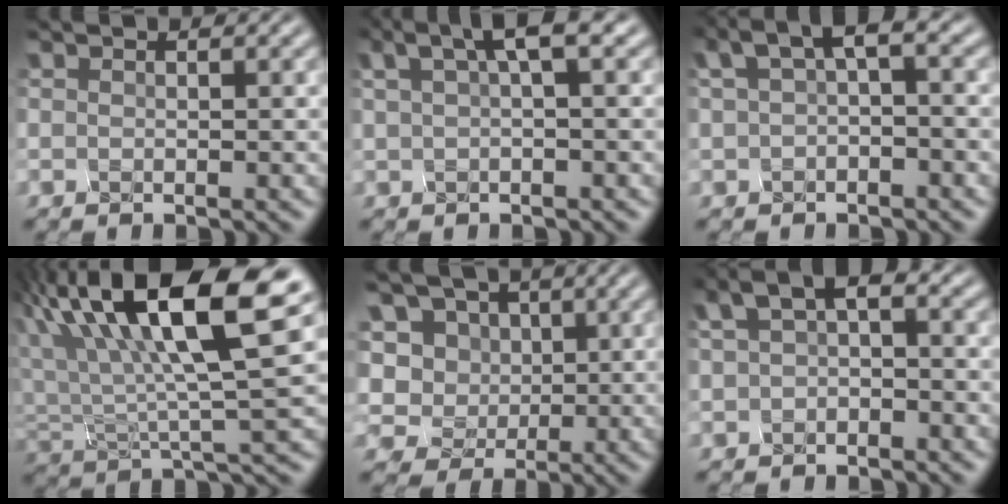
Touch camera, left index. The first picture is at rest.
{"total": 2.8, "force": [1.4, 0.0, 2.5], "torque": [-0.046, 0.009, 0.034]}
{"total": 2.2, "force": [0.5, 0.2, 2.1], "torque": [-0.042, 0.015, 0.015]}
{"total": 14.0, "force": [7.7, 4.1, 10.9], "torque": [-0.214, 0.019, 0.147]}
{"total": 8.4, "force": [4.8, 6.3, 2.8], "torque": [-0.073, 0.010, 0.079]}
{"total": 1.9, "force": [0.2, 0.7, 1.8], "torque": [-0.039, 0.013, 0.009]}